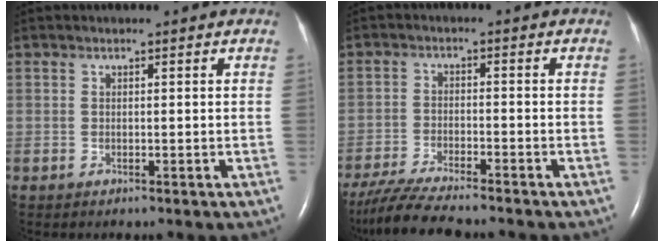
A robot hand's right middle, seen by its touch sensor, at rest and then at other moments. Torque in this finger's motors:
{"motor_torque": [0.22, -0.22, 0.08, 0.03]}